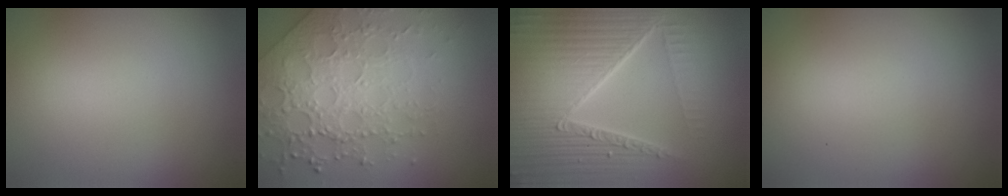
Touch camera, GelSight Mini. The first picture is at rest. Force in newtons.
{"total": 7.0, "press": 5.5, "slide": 4.3}
{"total": 10.3, "press": 6.7, "slide": 7.8}
{"total": 0.0}